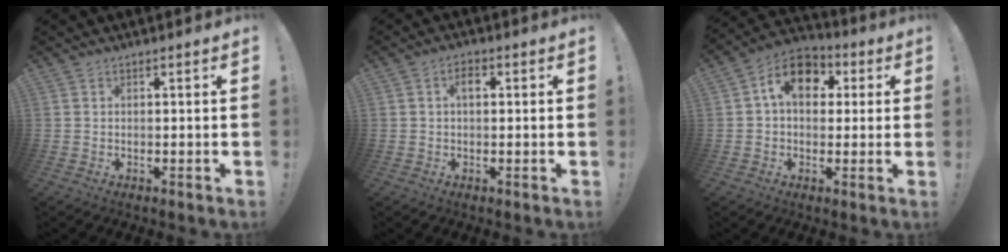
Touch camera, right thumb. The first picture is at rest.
{"total": 2.7, "force": [0.6, 1.6, 2.2], "torque": [-0.034, 0.006, 0.005]}
{"total": 12.0, "force": [3.3, 8.7, 7.7], "torque": [-0.117, 0.005, 0.064]}